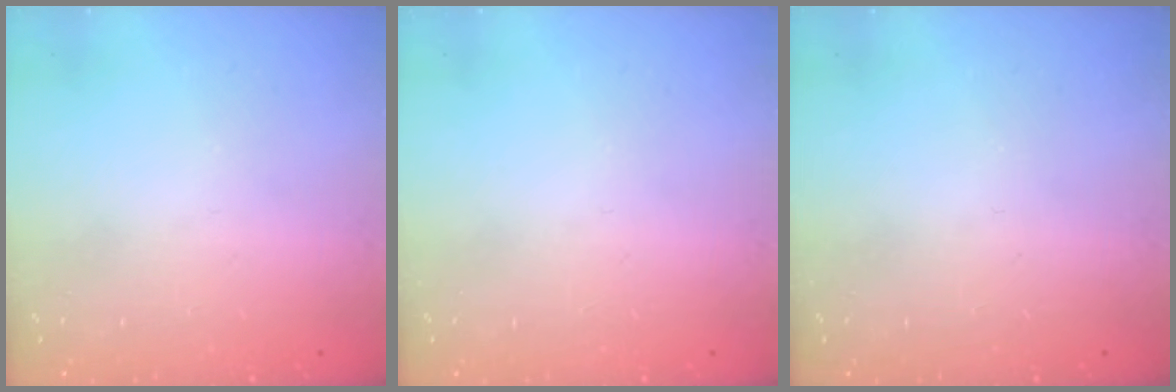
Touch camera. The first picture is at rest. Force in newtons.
{"total": 0.0}
{"total": 0.0}